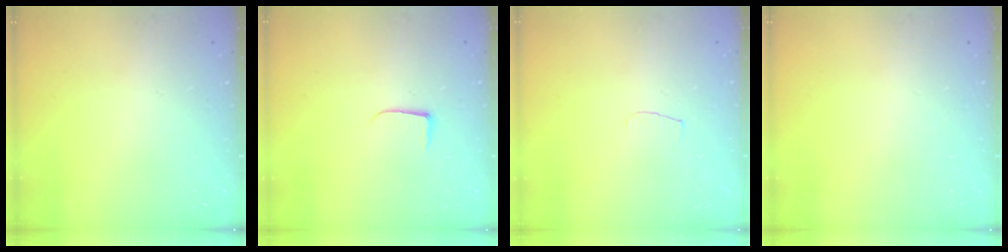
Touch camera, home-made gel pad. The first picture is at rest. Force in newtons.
{"total": 5.0, "press": 5.0, "slide": 0.5}
{"total": 3.8, "press": 3.8, "slide": 0.4}
{"total": 0.0}